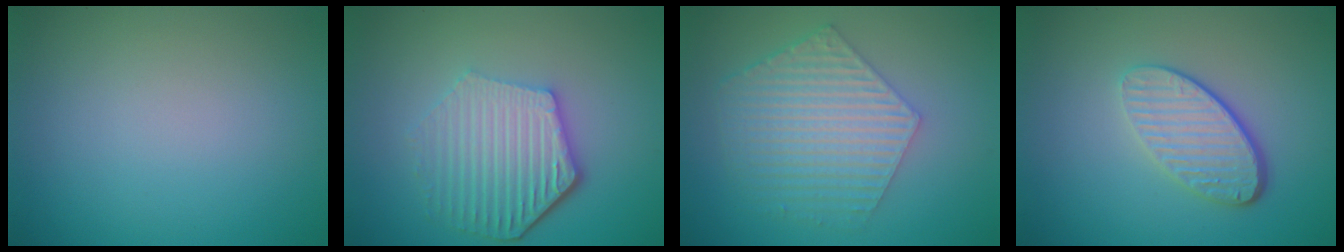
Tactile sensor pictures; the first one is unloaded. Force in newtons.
{"total": 6.0, "press": 4.5, "slide": 3.9}
{"total": 6.0, "press": 4.4, "slide": 4.1}
{"total": 4.5, "press": 3.2, "slide": 3.1}